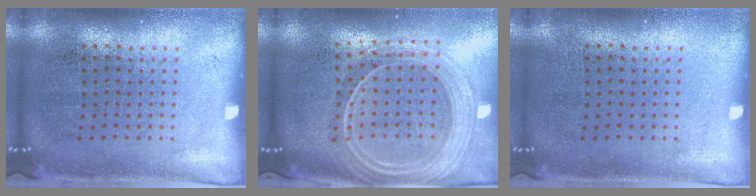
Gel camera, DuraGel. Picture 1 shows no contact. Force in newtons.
{"total": 2.4, "press": 2.1, "slide": 1.2}
{"total": 0.0}